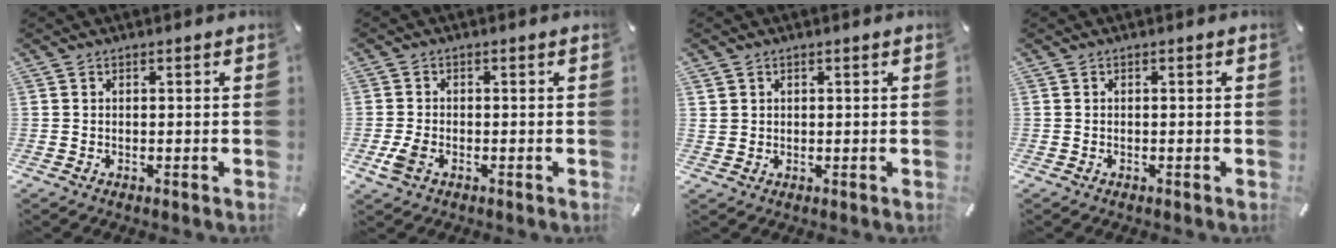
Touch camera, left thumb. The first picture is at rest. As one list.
[{"total": 3.5, "force": [-1.1, 2.5, 2.2], "torque": [-0.058, -0.002, -0.024]}, {"total": 2.0, "force": [1.2, 1.6, 0.0], "torque": [-0.002, 0.002, 0.022]}, {"total": 0.0}]